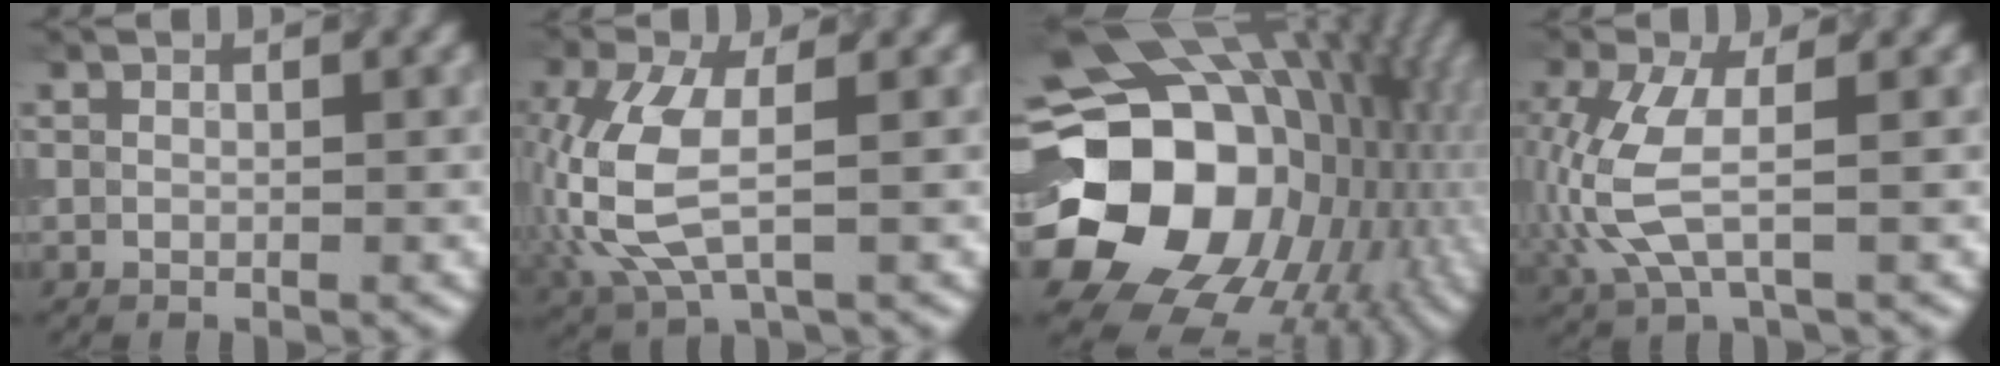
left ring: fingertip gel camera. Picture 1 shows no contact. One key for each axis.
{"total": 6.7, "fx": -0.2, "fy": 3.0, "fz": 6.0, "tx": -0.162, "ty": -0.002, "tz": -0.002}
{"total": 21.4, "fx": -0.2, "fy": 17.7, "fz": 12.1, "tx": -0.247, "ty": -0.033, "tz": 0.010}
{"total": 5.4, "fx": -0.7, "fy": 2.0, "fz": 4.9, "tx": -0.142, "ty": -0.004, "tz": -0.014}